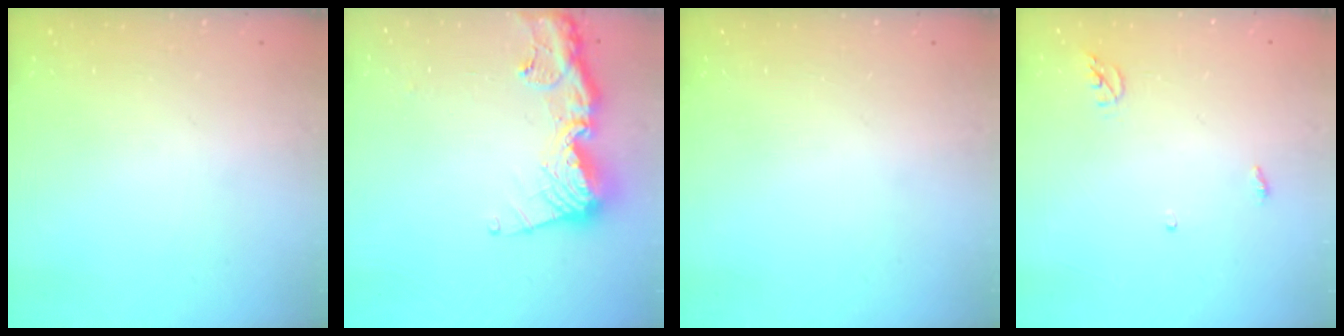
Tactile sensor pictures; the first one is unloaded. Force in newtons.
{"total": 15.2, "press": 15.1, "slide": 1.5}
{"total": 0.0}
{"total": 3.8, "press": 3.8, "slide": 0.3}